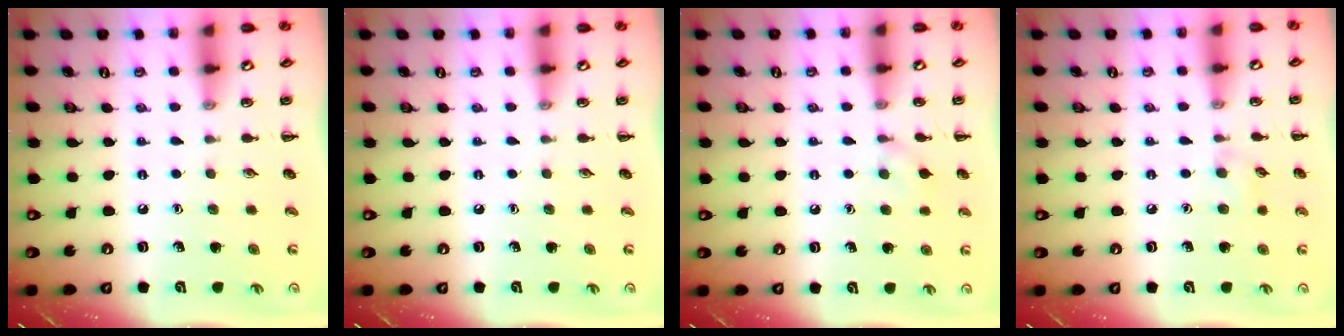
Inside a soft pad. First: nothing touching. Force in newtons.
{"total": 0.0}
{"total": 6.4, "press": 6.1, "slide": 1.9}
{"total": 5.8, "press": 5.4, "slide": 2.1}